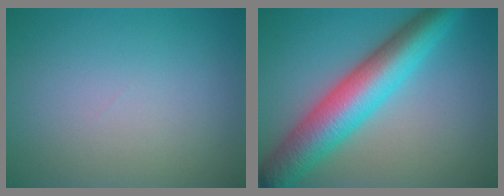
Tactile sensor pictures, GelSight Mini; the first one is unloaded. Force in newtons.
{"total": 9.0, "press": 9.0, "slide": 0.2}